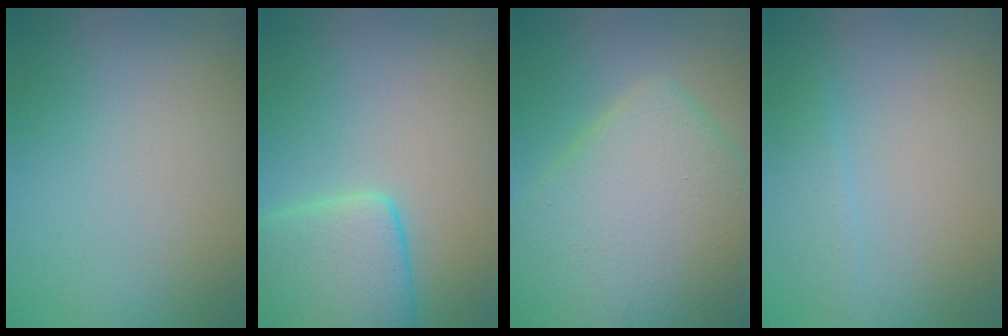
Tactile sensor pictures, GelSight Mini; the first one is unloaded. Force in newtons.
{"total": 6.9, "press": 6.9, "slide": 0.3}
{"total": 12.9, "press": 12.9, "slide": 0.5}
{"total": 1.4, "press": 1.4, "slide": 0.0}